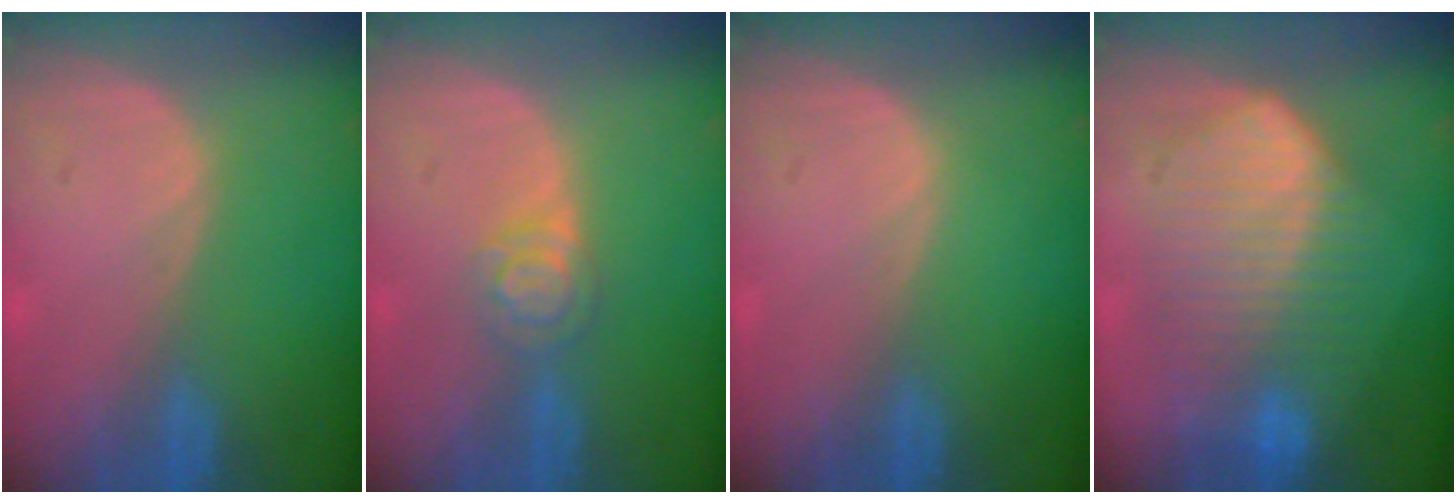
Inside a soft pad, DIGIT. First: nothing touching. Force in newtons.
{"total": 3.9, "press": 3.6, "slide": 1.5}
{"total": 0.0}
{"total": 10.4, "press": 10.4, "slide": 0.5}